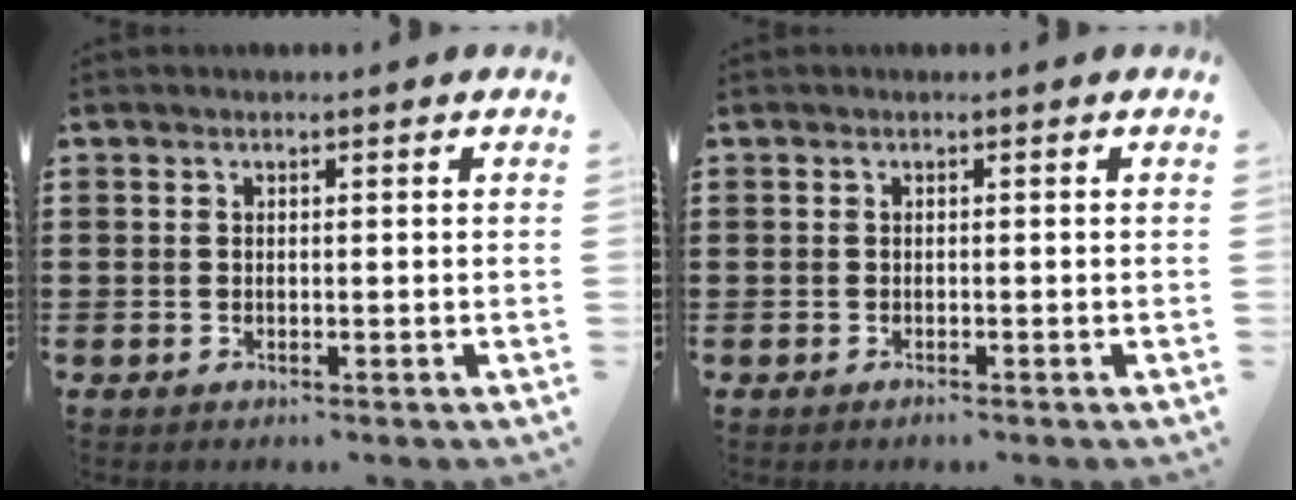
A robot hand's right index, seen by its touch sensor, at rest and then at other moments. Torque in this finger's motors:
{"motor_torque": [-0.73, 0.82, -0.91, -0.21]}